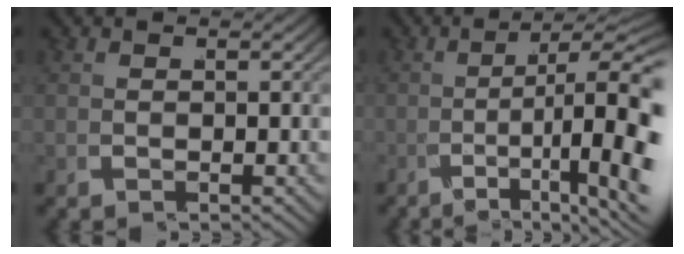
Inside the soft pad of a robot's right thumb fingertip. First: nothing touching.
{"total": 8.4, "force": [-2.4, 3.6, 7.2], "torque": [-0.122, -0.020, -0.026]}